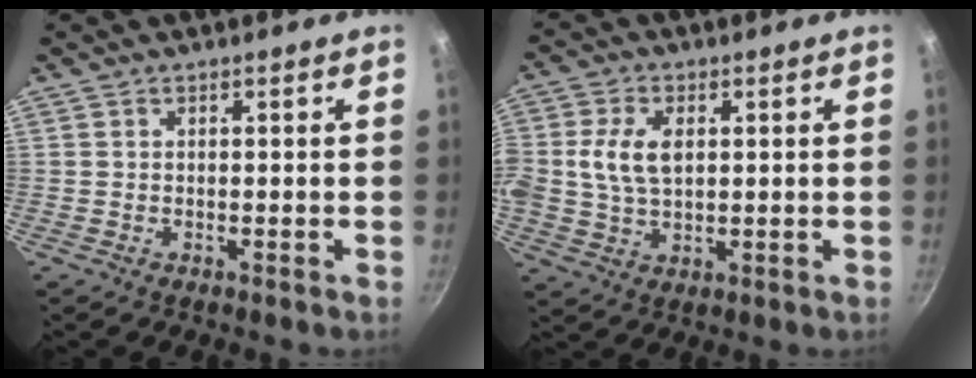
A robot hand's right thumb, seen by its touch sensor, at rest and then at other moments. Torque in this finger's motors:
{"motor_torque": [1.23, 1.36, 0.66, -0.44, 0.35]}